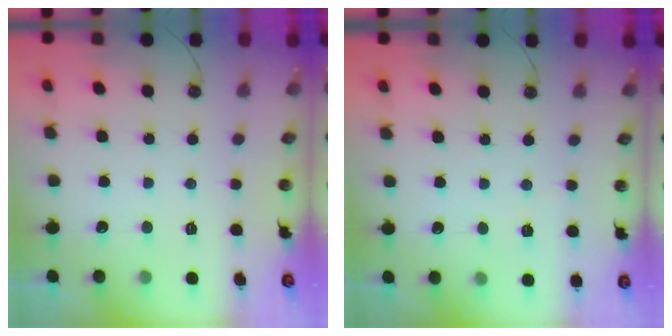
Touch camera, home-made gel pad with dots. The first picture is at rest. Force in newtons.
{"total": 3.2, "press": 2.7, "slide": 1.8}